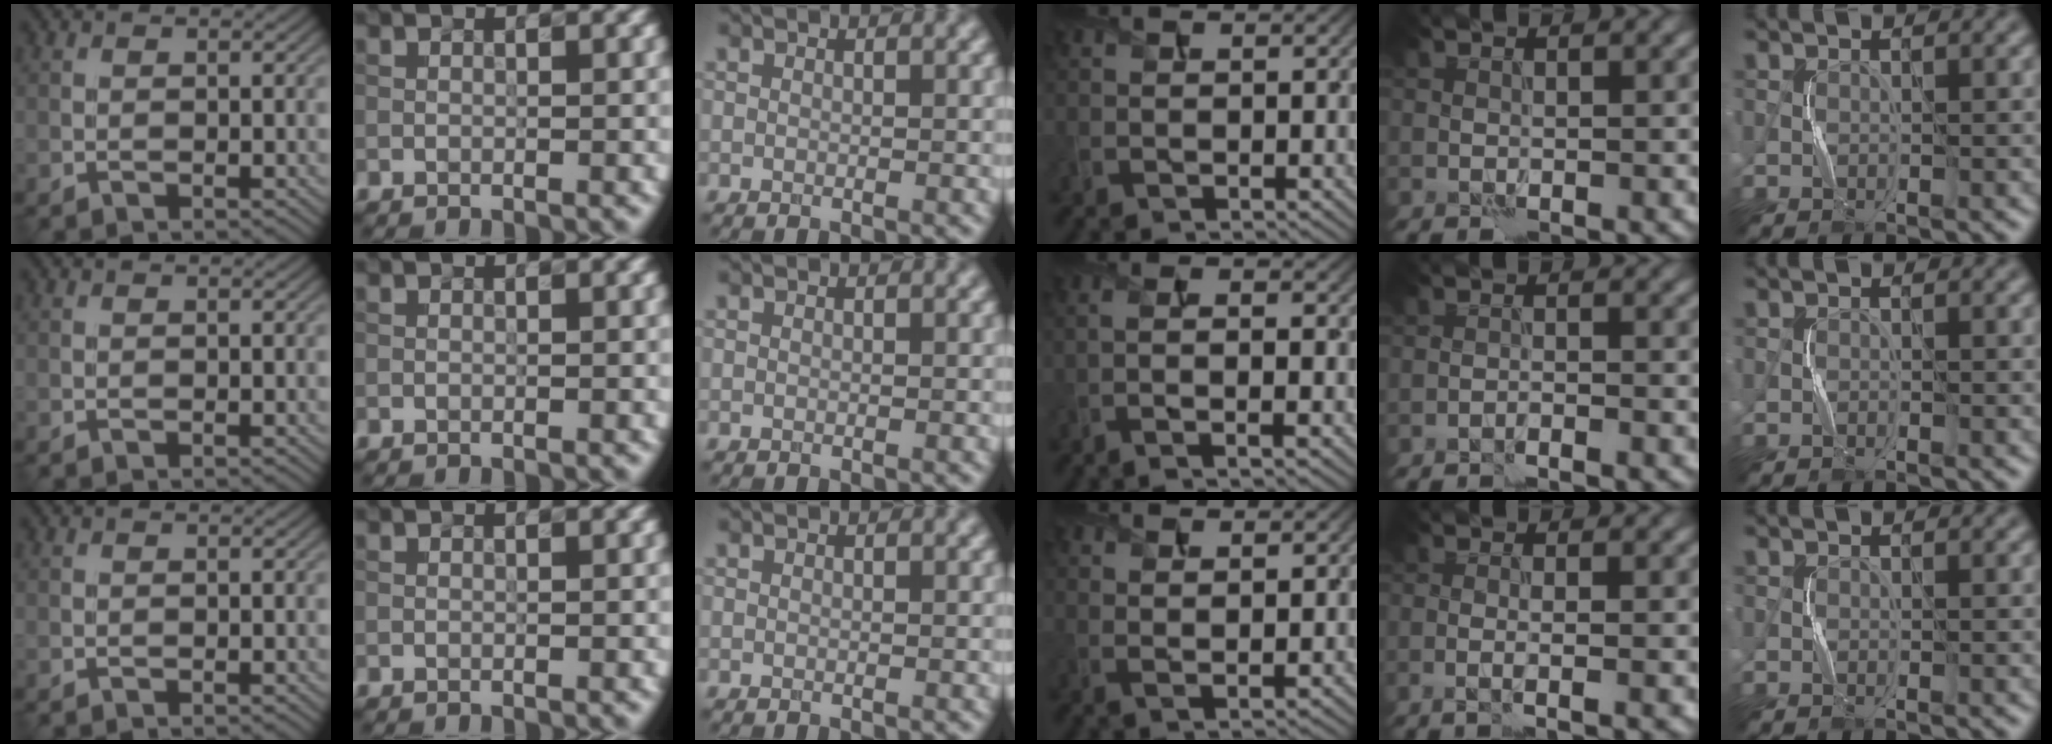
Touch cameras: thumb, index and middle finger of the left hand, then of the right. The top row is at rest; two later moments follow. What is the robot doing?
{"motion": "squeeze", "object": "sponge"}